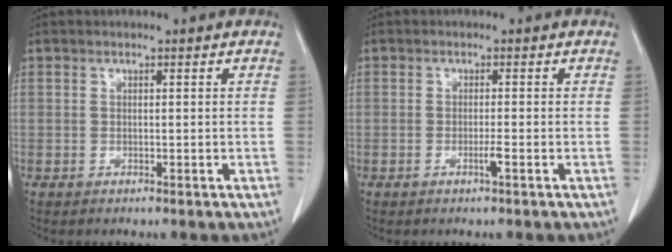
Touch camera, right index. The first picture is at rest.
{"total": 1.4, "force": [-0.6, -0.2, 1.2], "torque": [-0.027, -0.003, -0.011]}